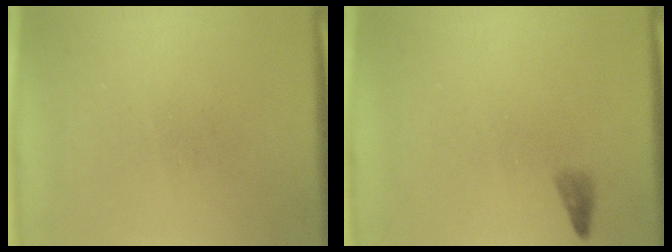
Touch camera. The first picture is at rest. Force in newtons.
{"total": 0.9}